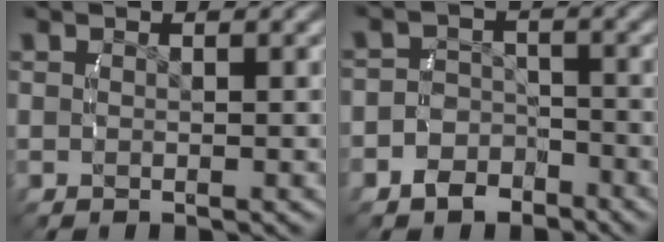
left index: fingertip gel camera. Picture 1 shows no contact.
{"total": 5.1, "force": [-2.8, 4.1, 1.0], "torque": [-0.031, -0.013, -0.053]}